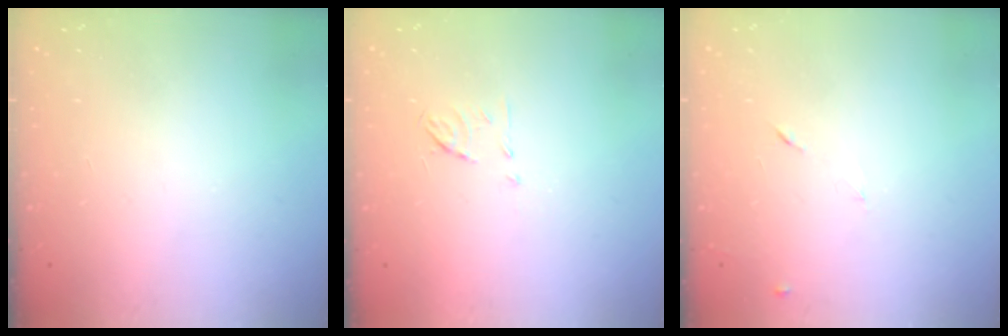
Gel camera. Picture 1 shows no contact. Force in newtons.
{"total": 5.3, "press": 5.2, "slide": 0.8}
{"total": 6.7, "press": 6.7, "slide": 0.8}